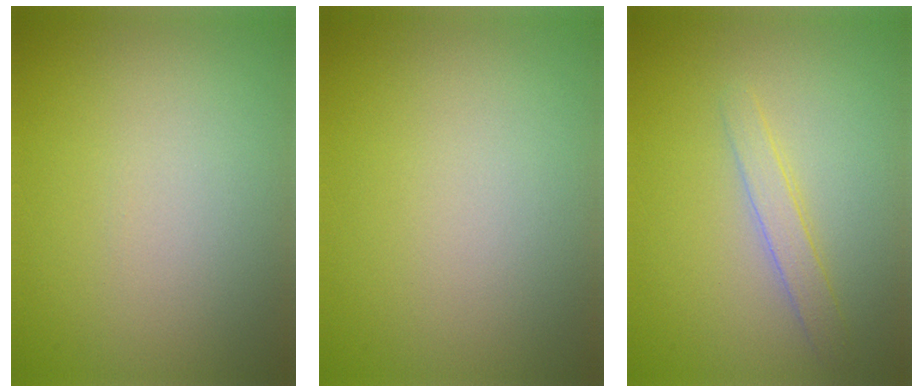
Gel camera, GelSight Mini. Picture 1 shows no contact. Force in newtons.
{"total": 0.0}
{"total": 1.8, "press": 1.8, "slide": 0.1}